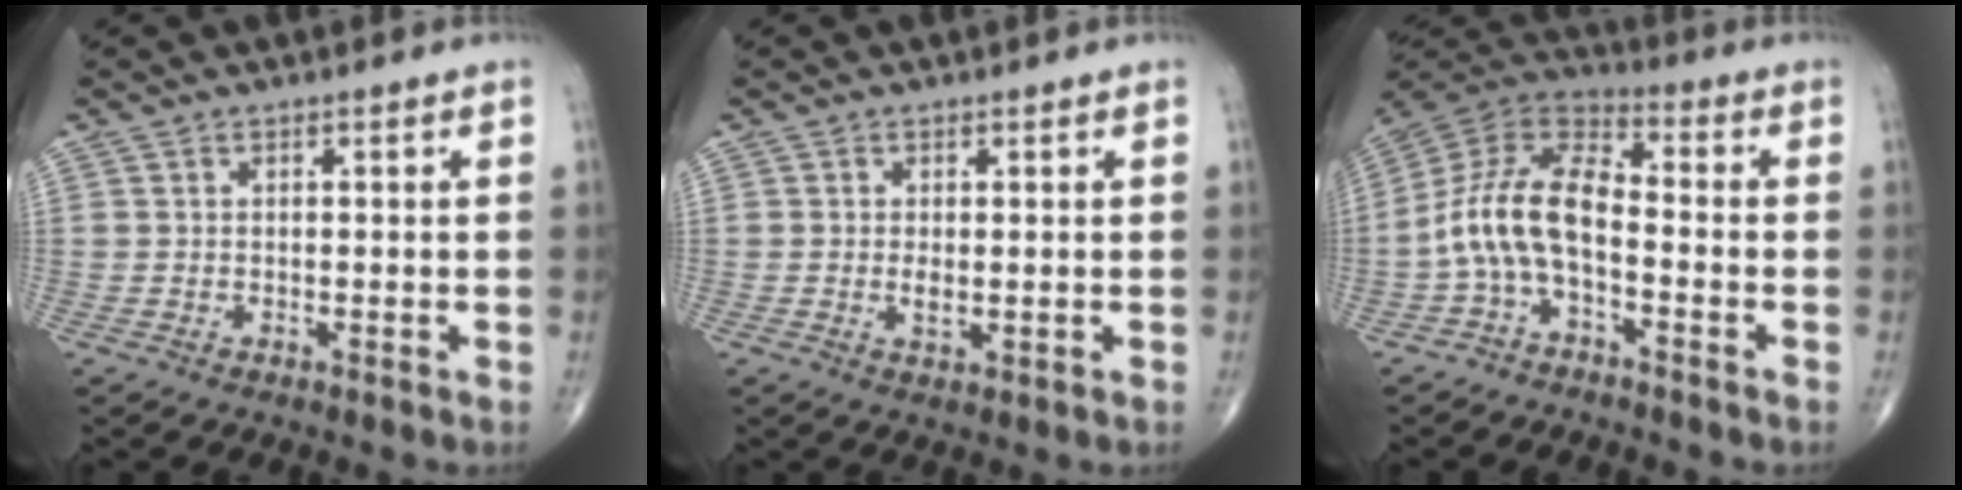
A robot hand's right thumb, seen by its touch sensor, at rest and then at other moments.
{"total": 2.0, "force": [0.0, 0.9, 1.8], "torque": [-0.033, -0.005, 0.002]}
{"total": 12.0, "force": [-3.2, 5.9, 10.0], "torque": [-0.199, 0.056, -0.074]}